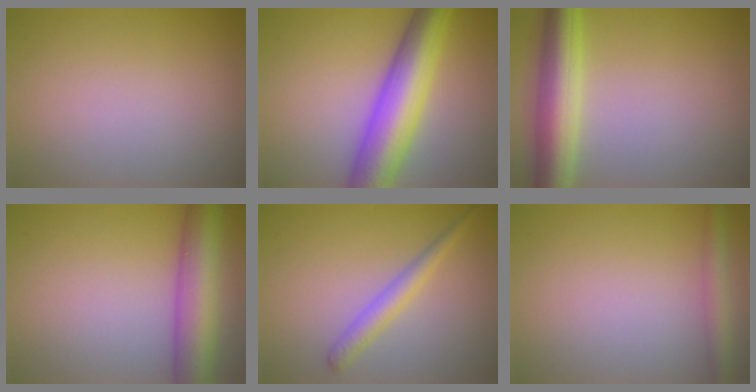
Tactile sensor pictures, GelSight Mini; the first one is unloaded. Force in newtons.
{"total": 9.1, "press": 9.0, "slide": 0.4}
{"total": 6.3, "press": 6.3, "slide": 0.1}
{"total": 7.3, "press": 7.3, "slide": 0.3}
{"total": 2.2, "press": 2.2, "slide": 0.0}
{"total": 2.3, "press": 2.3, "slide": 0.0}